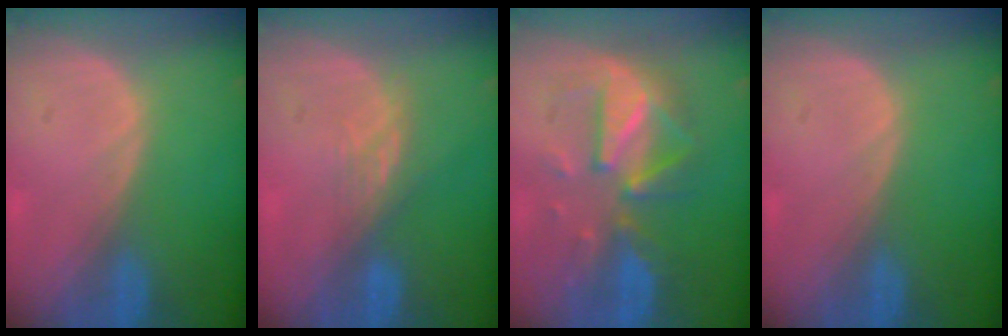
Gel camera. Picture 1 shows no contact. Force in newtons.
{"total": 3.0, "press": 2.6, "slide": 1.5}
{"total": 8.2, "press": 8.2, "slide": 0.1}
{"total": 0.0}